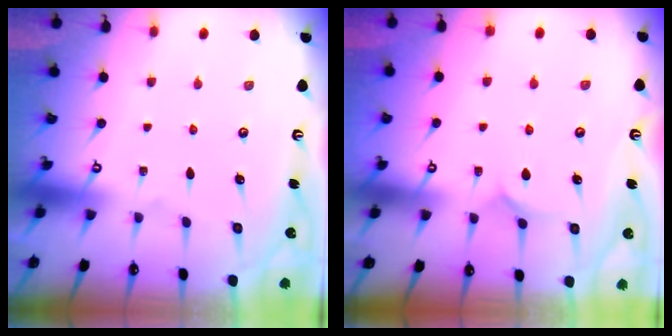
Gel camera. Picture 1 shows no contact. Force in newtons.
{"total": 4.3, "press": 4.2, "slide": 0.3}